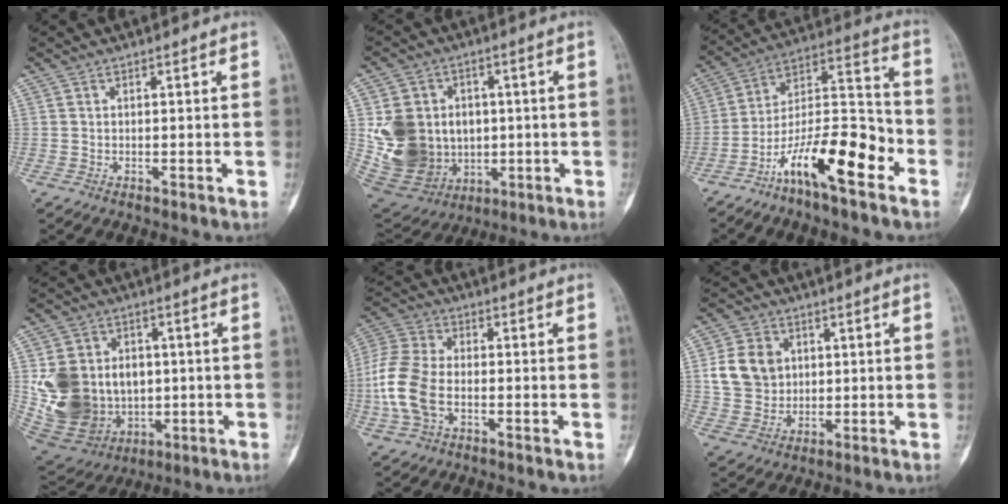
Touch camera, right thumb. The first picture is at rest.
{"total": 18.0, "force": [0.4, 15.2, 9.7], "torque": [-0.161, 0.003, 0.036]}
{"total": 17.2, "force": [-9.2, 5.1, 13.6], "torque": [-0.226, 0.085, -0.163]}
{"total": 19.6, "force": [0.3, 16.0, 11.3], "torque": [-0.196, 0.003, 0.036]}
{"total": 11.8, "force": [-2.4, 7.5, 8.8], "torque": [-0.199, 0.021, -0.054]}
{"total": 9.9, "force": [1.9, 8.5, 4.8], "torque": [-0.064, -0.001, 0.040]}